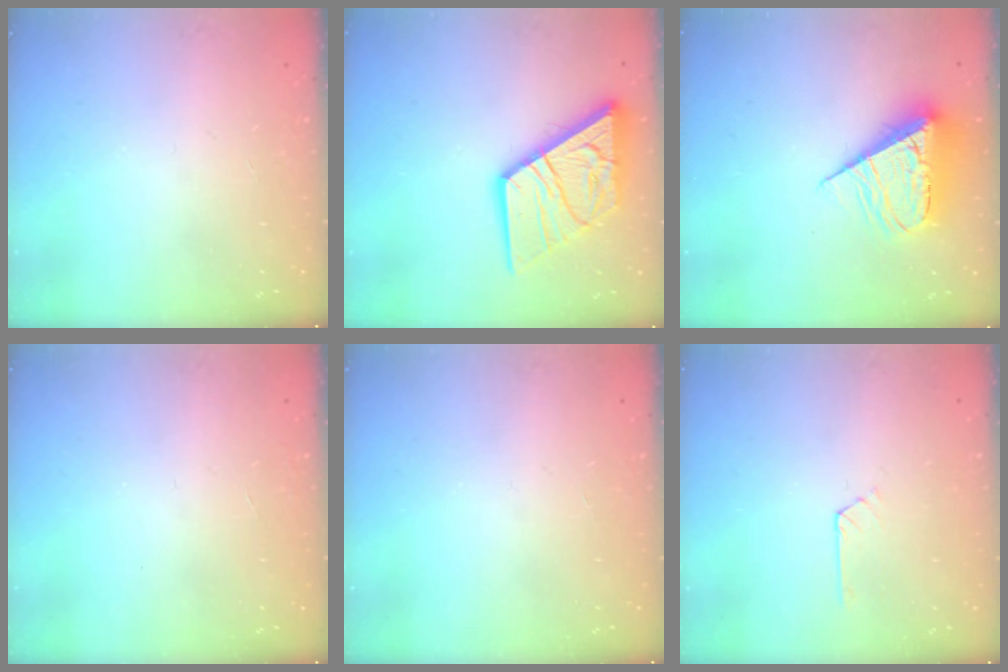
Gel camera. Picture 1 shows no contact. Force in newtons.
{"total": 16.1, "press": 16.0, "slide": 1.6}
{"total": 11.7, "press": 11.7, "slide": 0.5}
{"total": 0.0}
{"total": 0.0}
{"total": 2.7, "press": 2.7, "slide": 0.4}